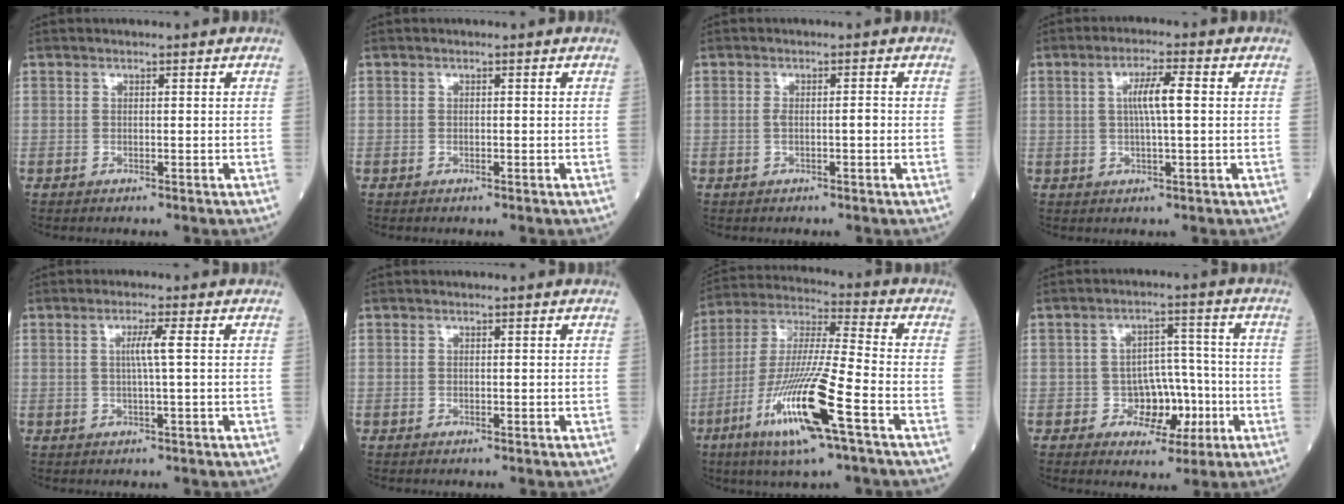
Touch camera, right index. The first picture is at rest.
{"total": 0.0}
{"total": 2.1, "force": [-0.3, 0.4, 2.0], "torque": [-0.038, 0.002, -0.005]}
{"total": 5.1, "force": [0.7, 0.3, 5.0], "torque": [-0.091, 0.006, 0.011]}
{"total": 2.8, "force": [0.4, -0.6, 2.8], "torque": [-0.053, -0.001, 0.005]}
{"total": 0.0}
{"total": 17.2, "force": [-7.6, 0.6, 15.4], "torque": [-0.321, -0.025, -0.143]}
{"total": 6.8, "force": [-2.1, 4.8, 4.4], "torque": [-0.050, 0.020, -0.026]}